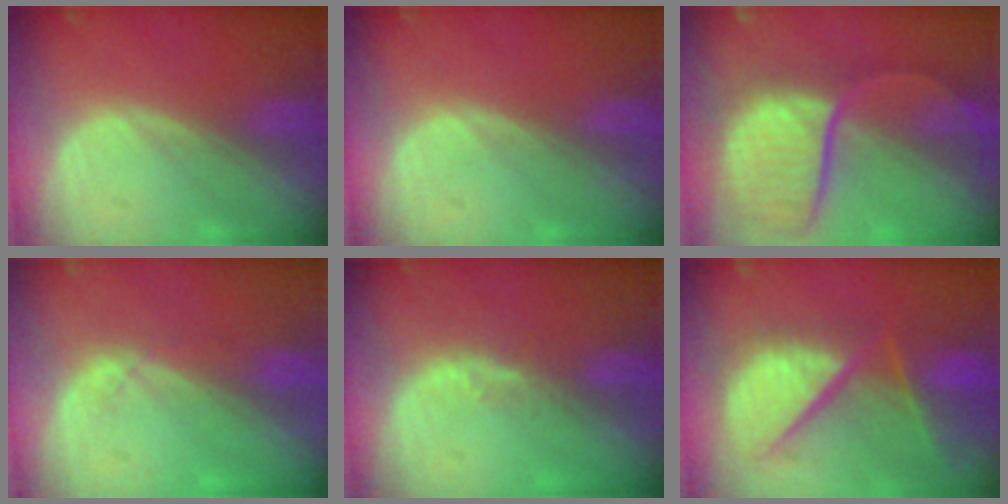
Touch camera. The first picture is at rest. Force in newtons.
{"total": 0.0}
{"total": 12.2, "press": 9.9, "slide": 7.1}
{"total": 1.7, "press": 1.5, "slide": 0.8}
{"total": 2.4, "press": 1.8, "slide": 1.5}
{"total": 12.4, "press": 10.2, "slide": 7.1}